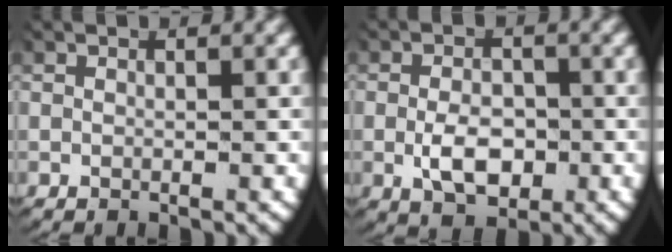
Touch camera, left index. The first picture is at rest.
{"total": 4.1, "force": [-1.1, 2.6, 3.0], "torque": [-0.056, -0.015, -0.011]}